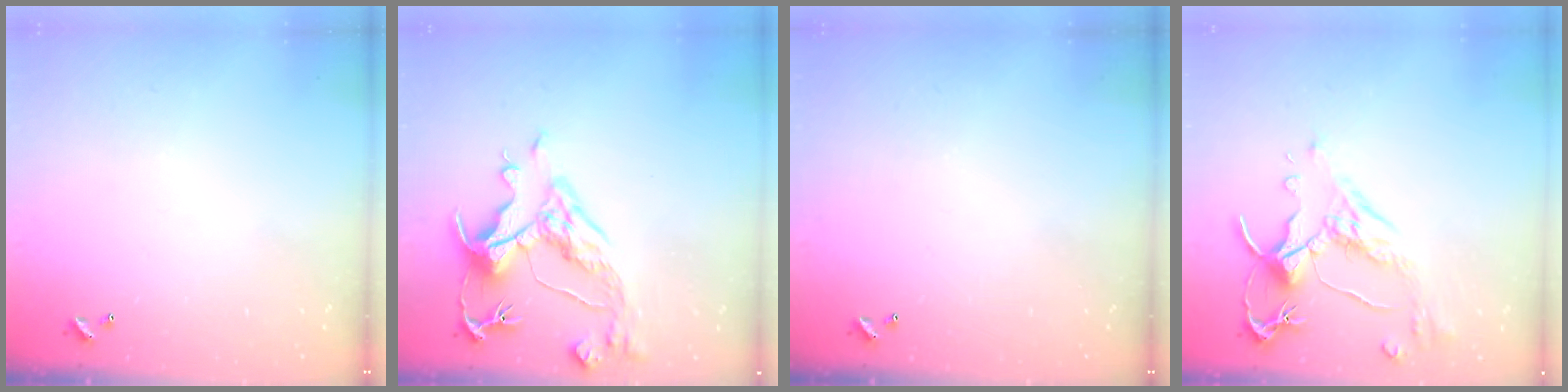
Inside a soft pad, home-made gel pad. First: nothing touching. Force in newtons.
{"total": 7.1, "press": 6.9, "slide": 1.4}
{"total": 0.0}
{"total": 2.5, "press": 2.1, "slide": 1.4}